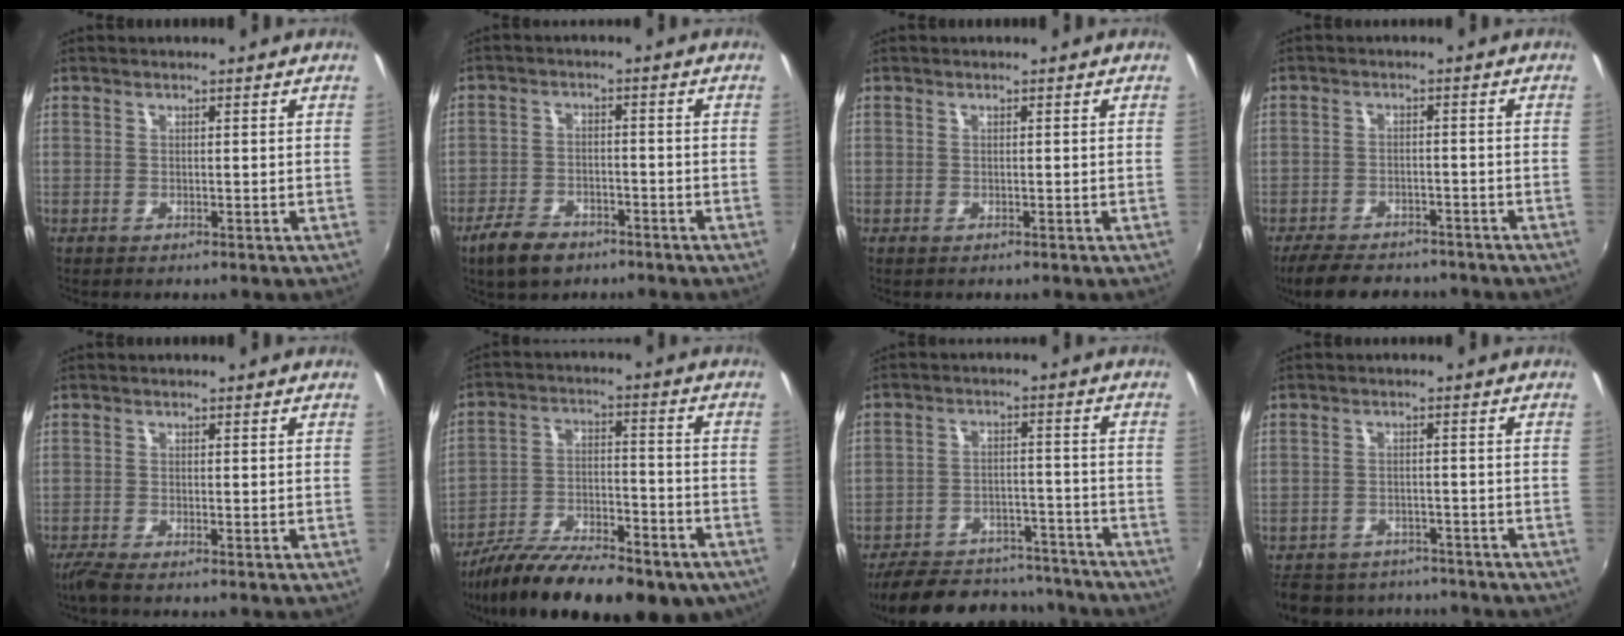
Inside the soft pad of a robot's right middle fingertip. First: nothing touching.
{"total": 7.9, "force": [-5.6, 3.9, 3.9], "torque": [-0.108, -0.007, -0.100]}
{"total": 0.0}
{"total": 11.3, "force": [-9.2, 4.5, 4.7], "torque": [-0.110, -0.011, -0.141]}
{"total": 2.3, "force": [-1.8, 0.0, 1.4], "torque": [-0.036, -0.010, -0.039]}
{"total": 24.4, "force": [-17.8, 8.5, 14.3], "torque": [-0.248, -0.039, -0.261]}
{"total": 23.2, "force": [-19.7, 8.8, 8.5], "torque": [-0.183, 0.026, -0.255]}
{"total": 12.5, "force": [-10.6, 5.6, 3.8], "torque": [-0.095, 0.006, -0.147]}